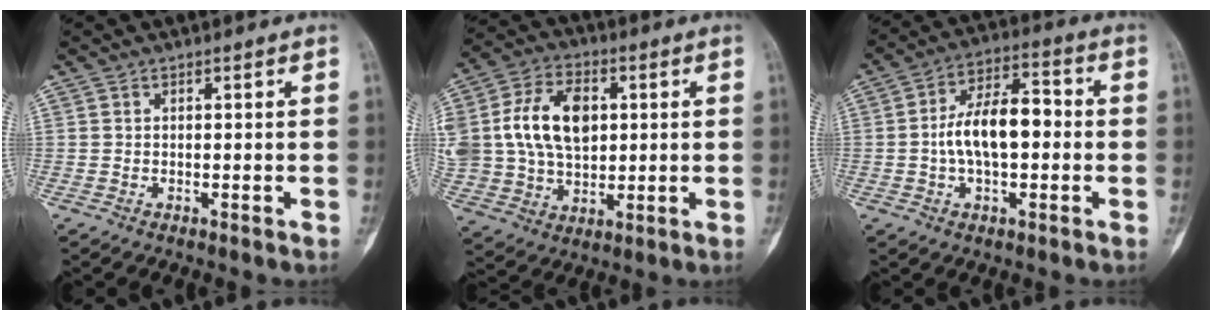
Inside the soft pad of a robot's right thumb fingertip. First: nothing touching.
{"total": 18.0, "force": [3.2, 12.4, 12.7], "torque": [-0.236, 0.005, 0.065]}
{"total": 12.0, "force": [-0.6, 6.2, 10.3], "torque": [-0.166, 0.030, -0.018]}